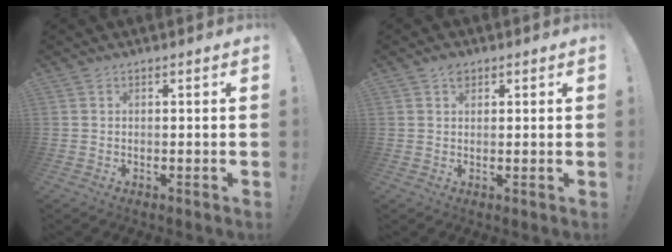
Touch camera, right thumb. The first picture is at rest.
{"total": 2.3, "force": [1.3, 1.5, 1.3], "torque": [-0.014, -0.001, 0.021]}